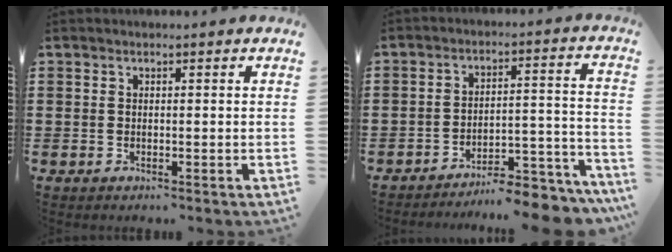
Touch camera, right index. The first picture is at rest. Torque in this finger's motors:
{"motor_torque": [0.34, -0.10, -0.05, -0.22]}